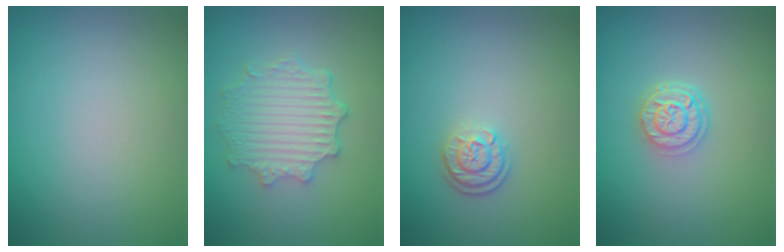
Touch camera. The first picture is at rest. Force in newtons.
{"total": 4.6, "press": 3.7, "slide": 2.7}
{"total": 2.4, "press": 1.9, "slide": 1.5}
{"total": 2.7, "press": 2.2, "slide": 1.5}